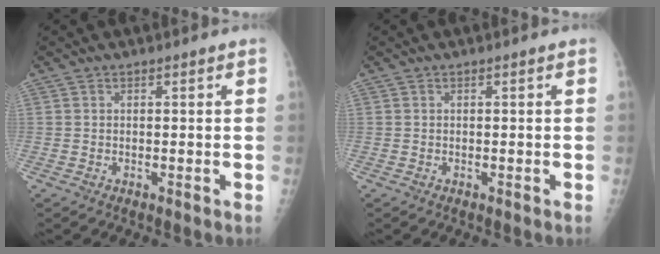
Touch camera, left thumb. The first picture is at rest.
{"total": 0.0}